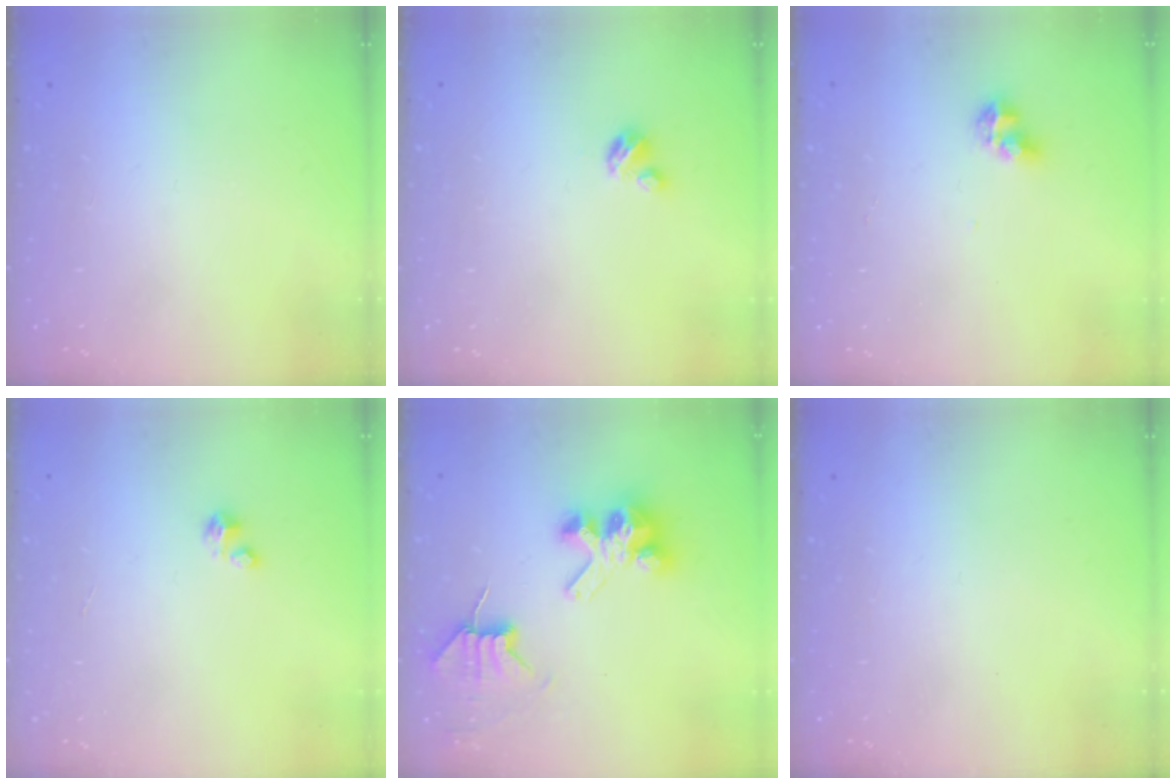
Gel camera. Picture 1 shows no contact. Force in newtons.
{"total": 2.9, "press": 2.9, "slide": 0.3}
{"total": 6.7, "press": 6.7, "slide": 0.9}
{"total": 0.6, "press": 0.6, "slide": 0.3}
{"total": 7.8, "press": 7.7, "slide": 1.0}
{"total": 0.0}